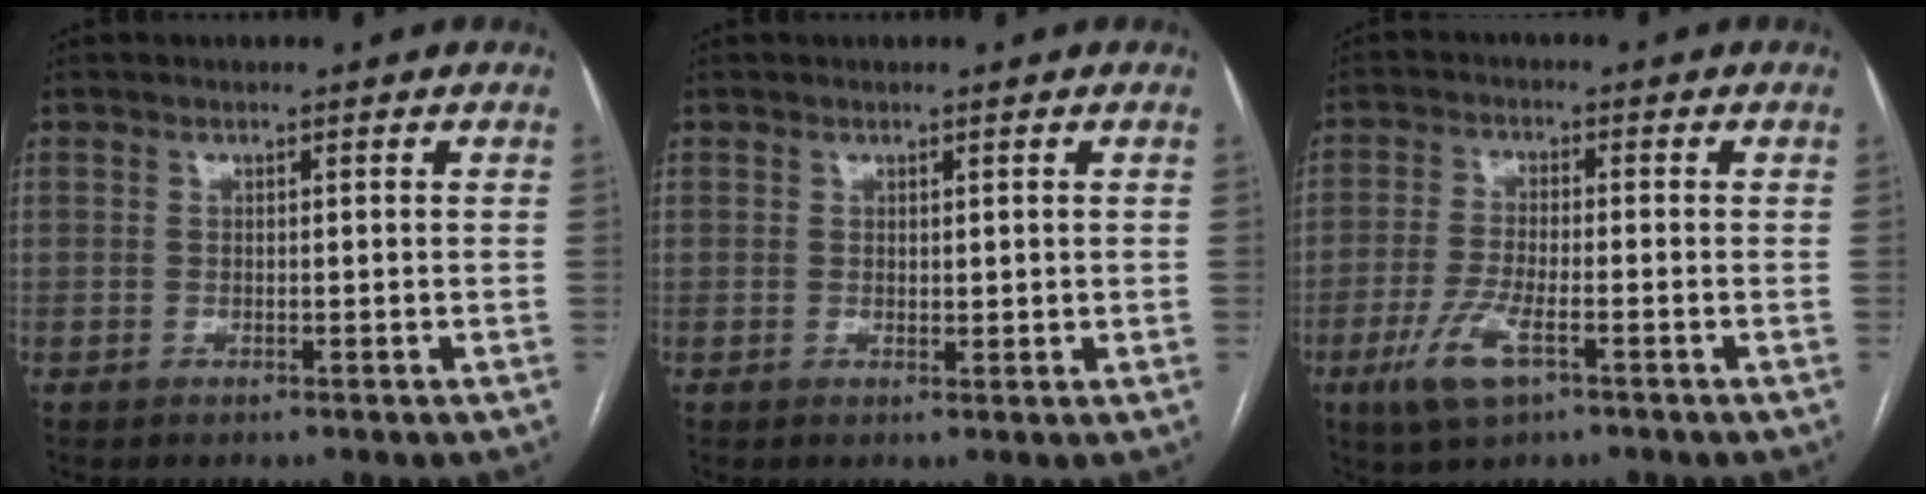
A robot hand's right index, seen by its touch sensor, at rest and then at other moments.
{"total": 1.4, "force": [0.7, 1.0, 0.8], "torque": [-0.008, -0.008, 0.014]}
{"total": 7.0, "force": [-3.5, 1.8, 5.8], "torque": [-0.125, -0.012, -0.063]}